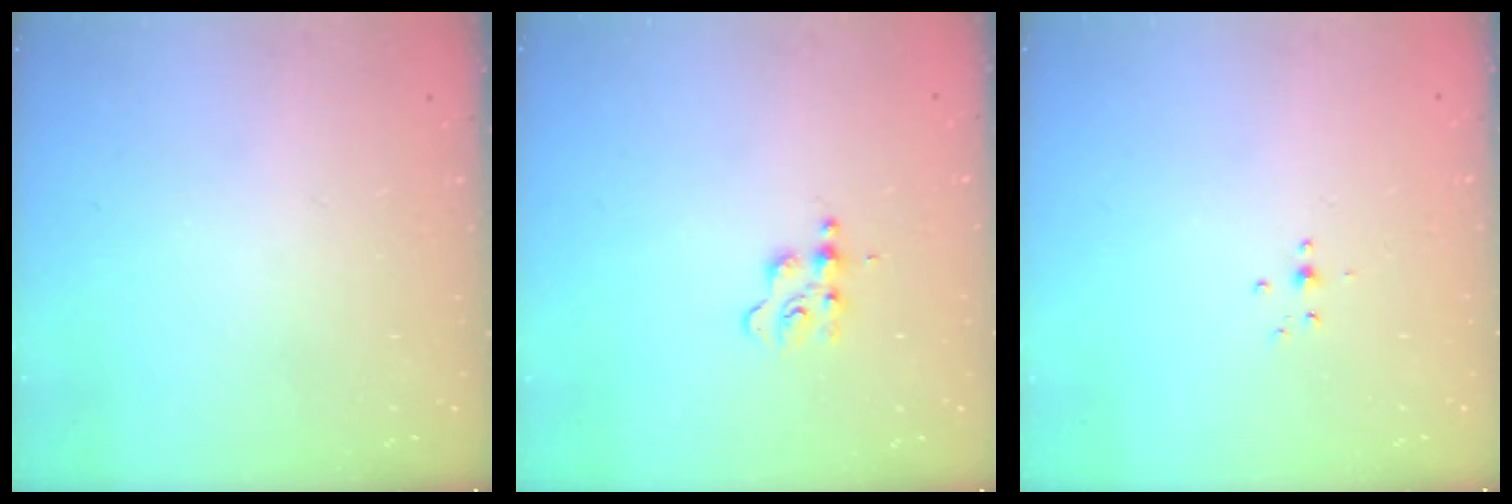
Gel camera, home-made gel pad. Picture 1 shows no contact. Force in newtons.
{"total": 3.6, "press": 3.6, "slide": 0.5}
{"total": 2.7, "press": 2.6, "slide": 0.9}